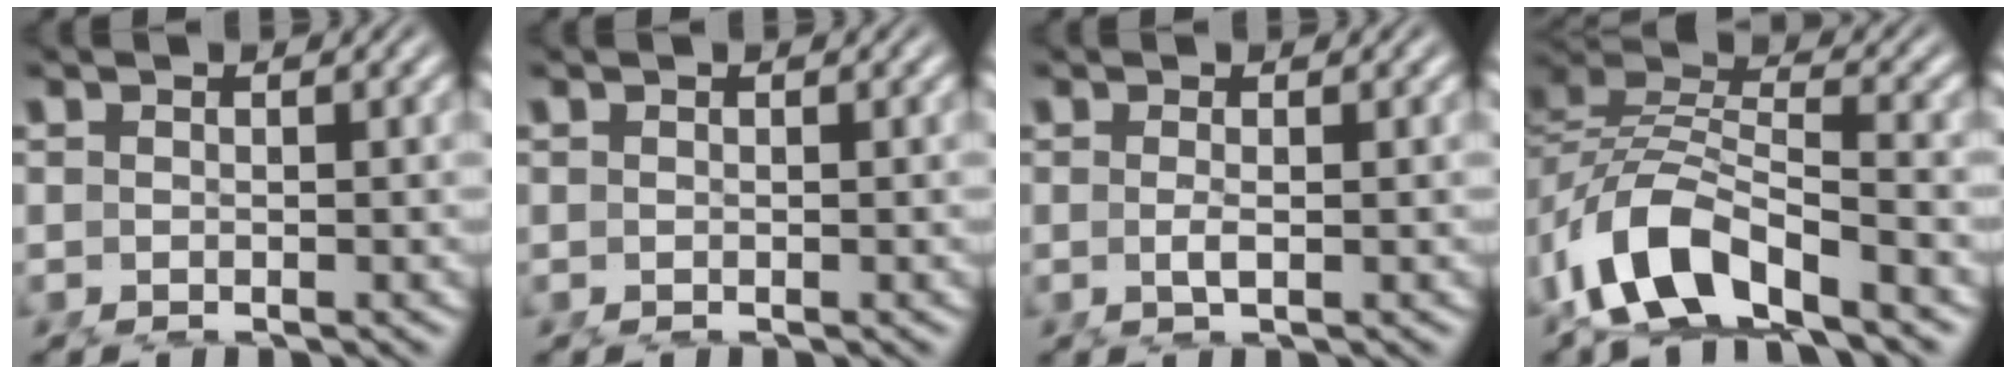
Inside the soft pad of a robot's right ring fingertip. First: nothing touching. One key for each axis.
{"total": 0.0}
{"total": 1.4, "fx": -0.2, "fy": -1.1, "fz": 0.8, "tx": -0.010, "ty": -0.004, "tz": -0.002}
{"total": 6.7, "fx": -2.7, "fy": 3.8, "fz": 4.8, "tx": -0.105, "ty": -0.018, "tz": -0.044}